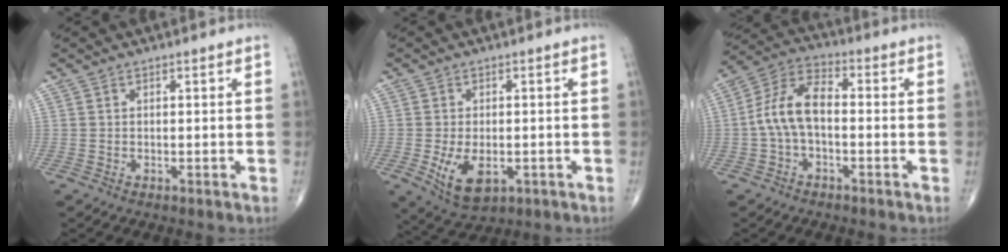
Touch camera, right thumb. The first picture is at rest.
{"total": 7.7, "force": [-2.1, 4.3, 6.1], "torque": [-0.104, -0.009, -0.023]}
{"total": 9.5, "force": [-1.1, 5.1, 7.9], "torque": [-0.156, 0.036, -0.031]}